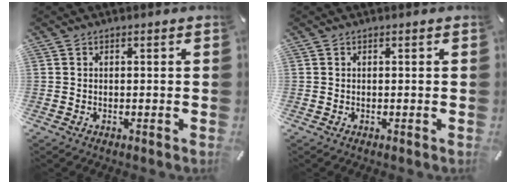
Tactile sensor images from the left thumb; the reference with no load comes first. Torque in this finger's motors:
{"motor_torque": [-0.03, -0.01, 0.00, 0.01, 0.00]}